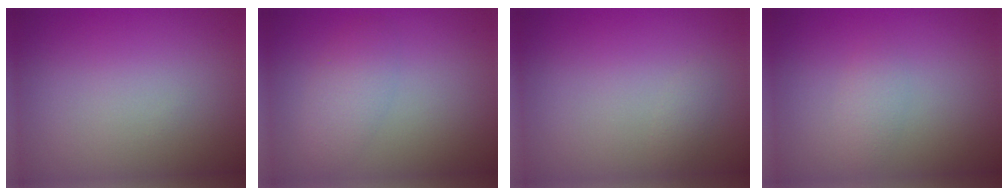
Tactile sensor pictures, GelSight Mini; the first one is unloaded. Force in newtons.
{"total": 2.4, "press": 2.4, "slide": 0.2}
{"total": 0.7, "press": 0.7, "slide": 0.0}
{"total": 1.4, "press": 1.4, "slide": 0.0}